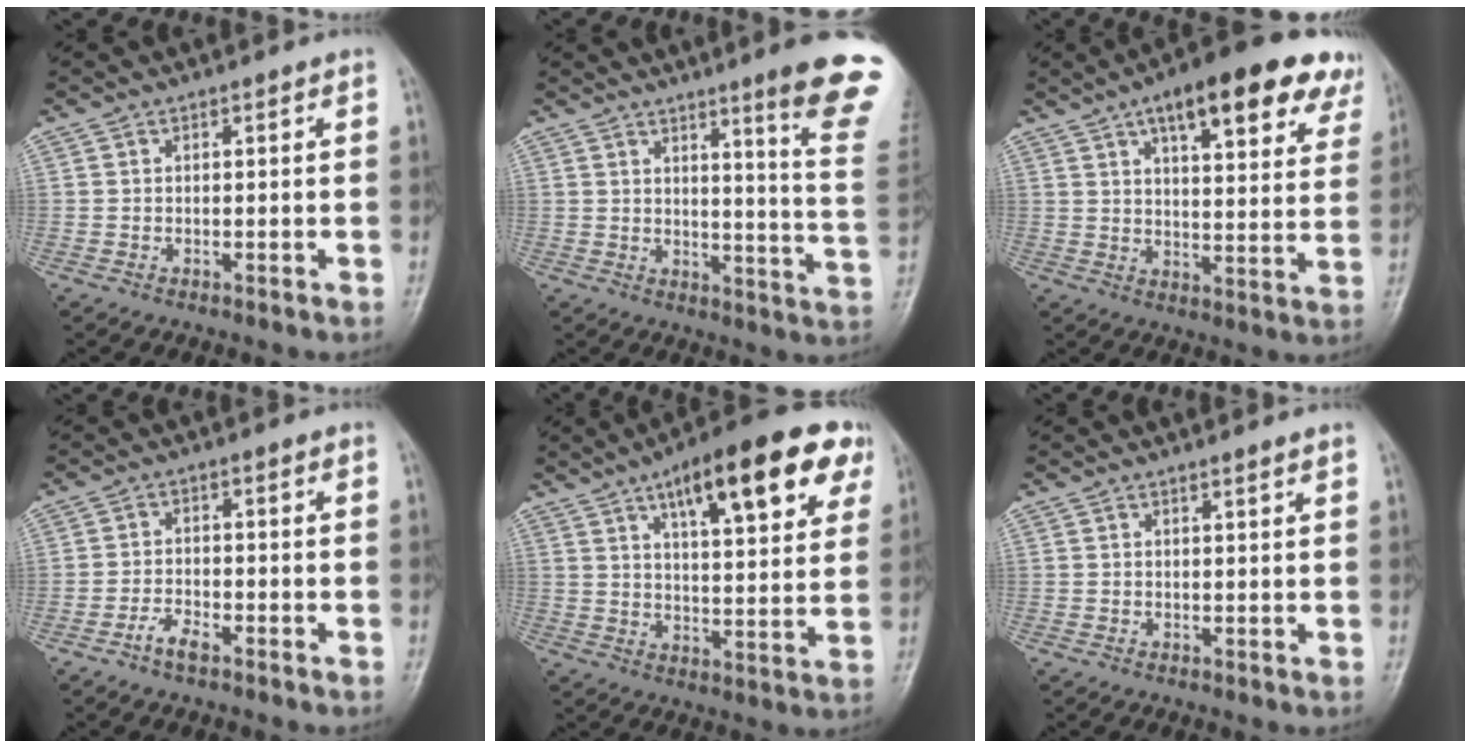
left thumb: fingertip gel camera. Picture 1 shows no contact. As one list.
[{"total": 15.9, "force": [10.4, 0.4, 12.0], "torque": [-0.128, -0.073, 0.121]}, {"total": 21.5, "force": [12.6, 7.3, 15.8], "torque": [-0.185, -0.020, 0.163]}, {"total": 3.2, "force": [-2.3, 1.1, 2.0], "torque": [-0.044, 0.014, -0.045]}, {"total": 19.2, "force": [9.8, 6.1, 15.3], "torque": [-0.188, -0.018, 0.139]}, {"total": 1.3, "force": [1.0, -0.2, 0.7], "torque": [-0.011, -0.005, 0.017]}]